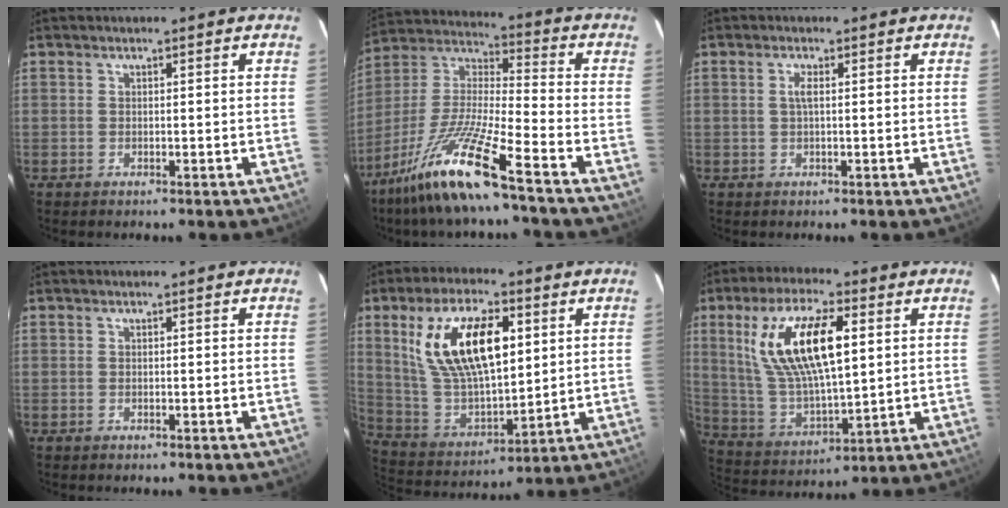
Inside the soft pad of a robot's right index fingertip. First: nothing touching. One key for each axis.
{"total": 15.9, "fx": -10.8, "fy": 0.6, "fz": 11.6, "tx": -0.242, "ty": -0.011, "tz": -0.213}
{"total": 1.3, "fx": 0.1, "fy": 0.0, "fz": 1.3, "tx": -0.026, "ty": 0.000, "tz": 0.001}
{"total": 0.0}
{"total": 19.5, "fx": 6.7, "fy": 8.9, "fz": 16.0, "tx": -0.299, "ty": 0.010, "tz": 0.139}
{"total": 18.2, "fx": 5.7, "fy": 6.8, "fz": 15.9, "tx": -0.310, "ty": 0.006, "tz": 0.120}